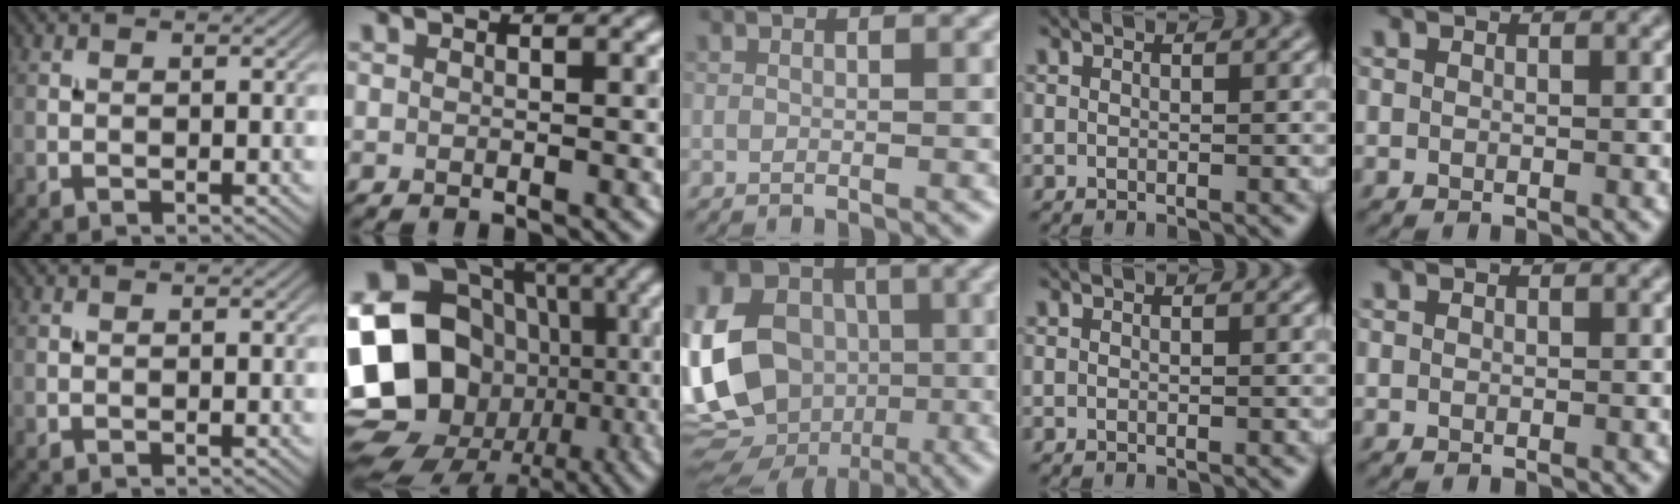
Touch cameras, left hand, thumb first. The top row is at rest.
{"index": {"total": 25.3, "force": [-2.2, 23.0, 10.4], "torque": [-0.217, 0.021, -0.085]}, "middle": {"total": 16.6, "force": [-2.6, 14.1, 8.4], "torque": [-0.184, -0.001, -0.075]}}